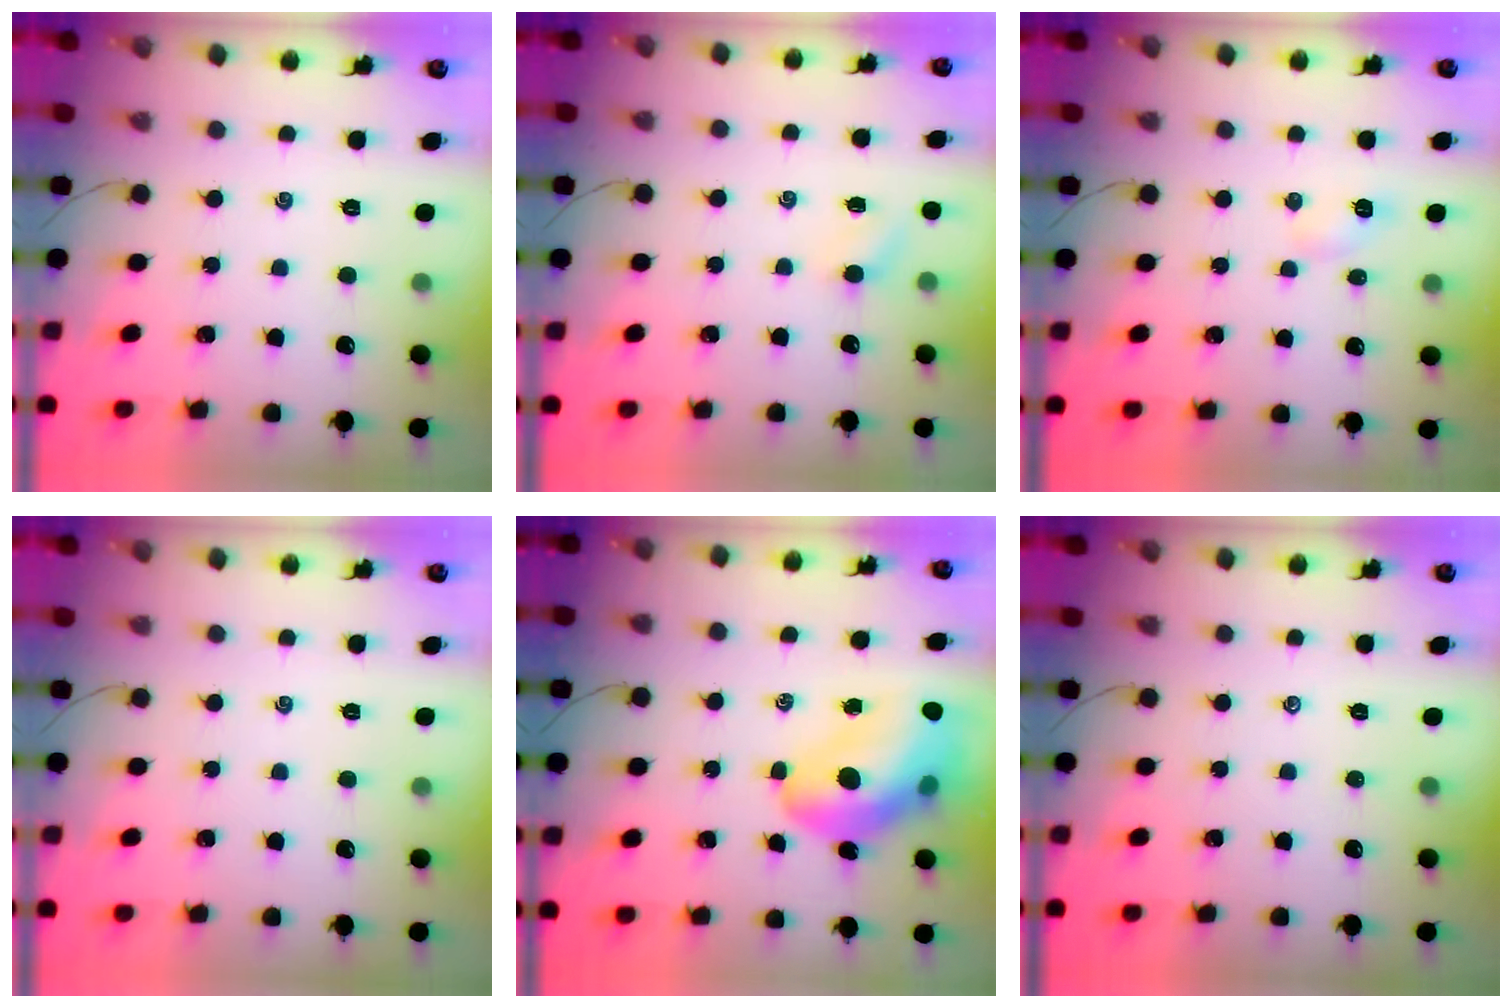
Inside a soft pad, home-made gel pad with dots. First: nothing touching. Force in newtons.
{"total": 4.2, "press": 4.0, "slide": 1.3}
{"total": 2.9, "press": 2.8, "slide": 0.8}
{"total": 0.0}
{"total": 16.6, "press": 15.9, "slide": 4.6}
{"total": 0.0}